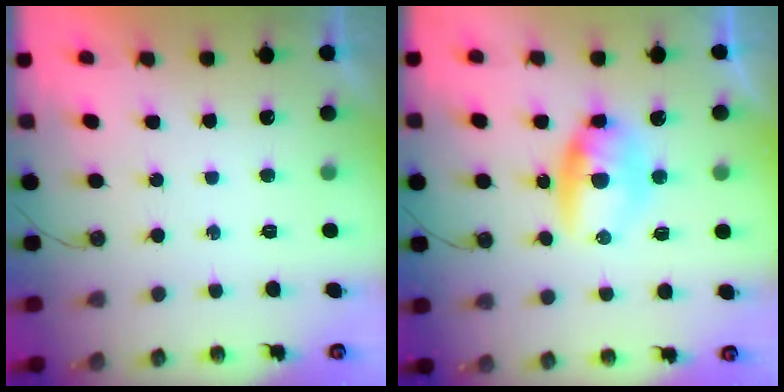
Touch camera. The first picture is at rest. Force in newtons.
{"total": 9.8, "press": 8.2, "slide": 5.3}